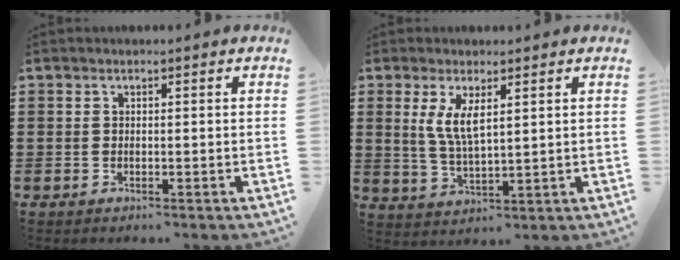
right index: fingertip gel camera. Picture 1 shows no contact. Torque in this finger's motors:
{"motor_torque": [1.10, 0.29, 0.39, 0.18]}